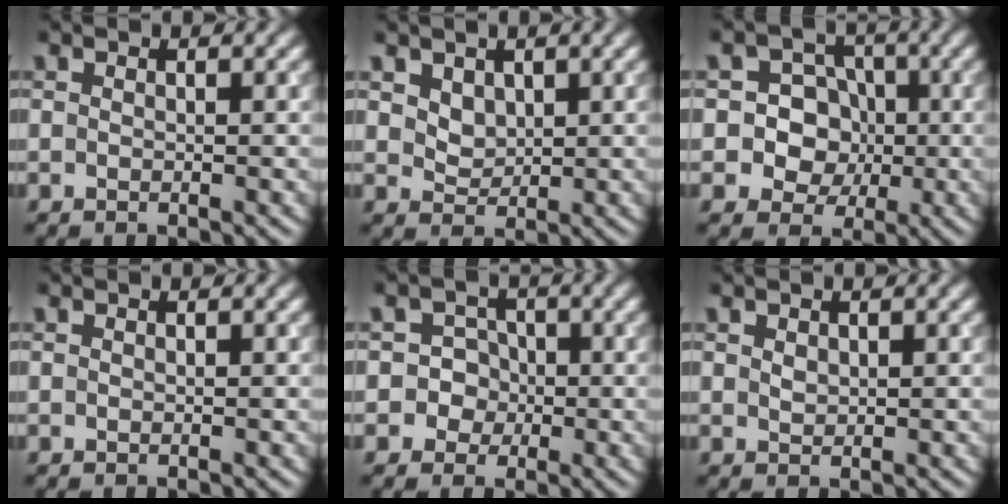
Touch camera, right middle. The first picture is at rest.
{"total": 2.2, "force": [1.2, 1.6, 1.0], "torque": [-0.025, -0.009, 0.032]}
{"total": 7.5, "force": [-0.2, 7.0, 2.5], "torque": [-0.031, 0.041, -0.027]}
{"total": 0.0}
{"total": 3.8, "force": [-0.7, 3.7, 0.6], "torque": [0.024, 0.019, -0.030]}
{"total": 0.8, "force": [0.4, 0.5, 0.4], "torque": [-0.009, -0.001, 0.010]}